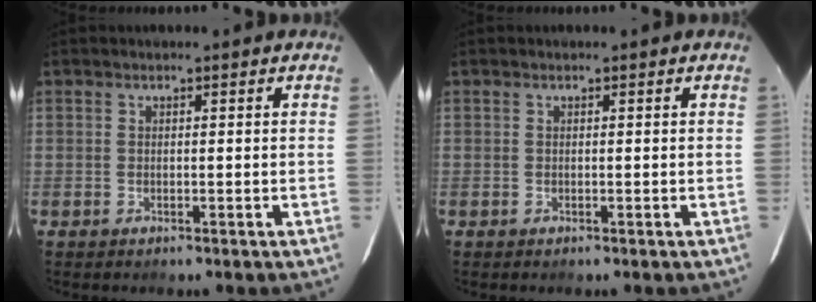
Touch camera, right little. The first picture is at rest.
{"total": 0.0}